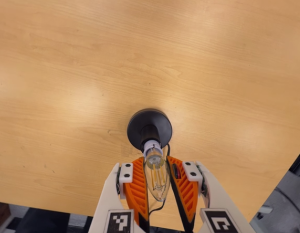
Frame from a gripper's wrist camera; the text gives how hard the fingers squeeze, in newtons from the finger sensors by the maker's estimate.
{"total": 10.3, "left": 10.1, "right": 10.5}